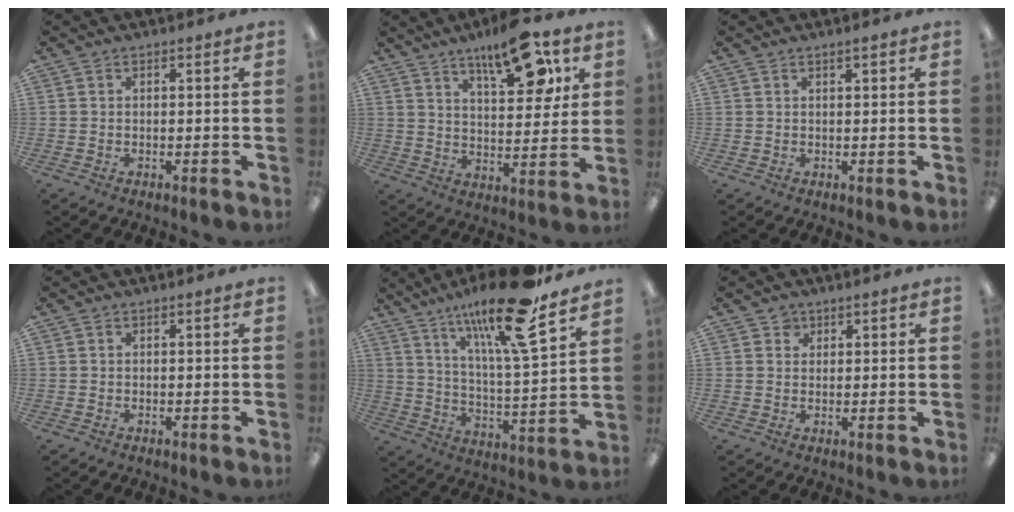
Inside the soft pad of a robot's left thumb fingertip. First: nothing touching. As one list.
[{"total": 14.7, "force": [9.6, 5.4, 9.7], "torque": [-0.136, -0.046, 0.156]}, {"total": 1.1, "force": [0.8, 0.2, 0.7], "torque": [-0.014, 0.000, 0.014]}, {"total": 0.0}, {"total": 20.7, "force": [14.6, 4.0, 14.1], "torque": [-0.245, -0.081, 0.235]}, {"total": 1.9, "force": [1.2, 1.4, 0.2], "torque": [0.002, -0.002, 0.021]}]